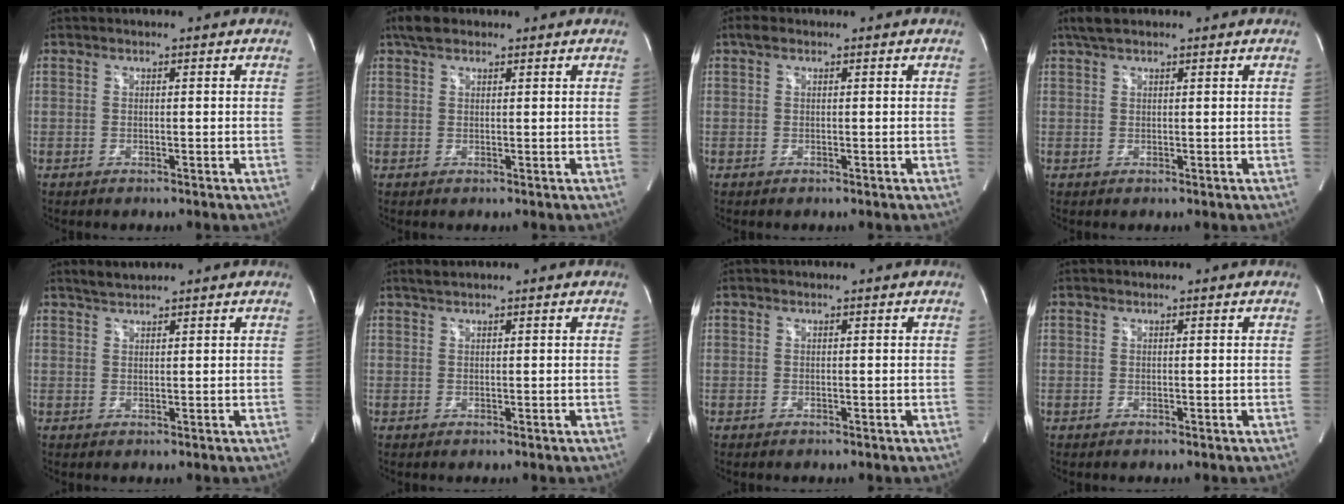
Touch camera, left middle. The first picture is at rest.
{"total": 2.9, "force": [2.1, 1.5, 1.4], "torque": [-0.030, 0.018, 0.038]}
{"total": 1.2, "force": [0.7, 0.6, 0.7], "torque": [-0.017, 0.018, 0.012]}
{"total": 2.9, "force": [2.2, 1.0, 1.6], "torque": [-0.036, 0.019, 0.042]}
{"total": 1.9, "force": [1.8, 0.2, 0.5], "torque": [-0.015, 0.009, 0.039]}
{"total": 1.0, "force": [0.9, -0.1, 0.4], "torque": [-0.011, 0.009, 0.022]}
{"total": 0.0}
{"total": 0.0}